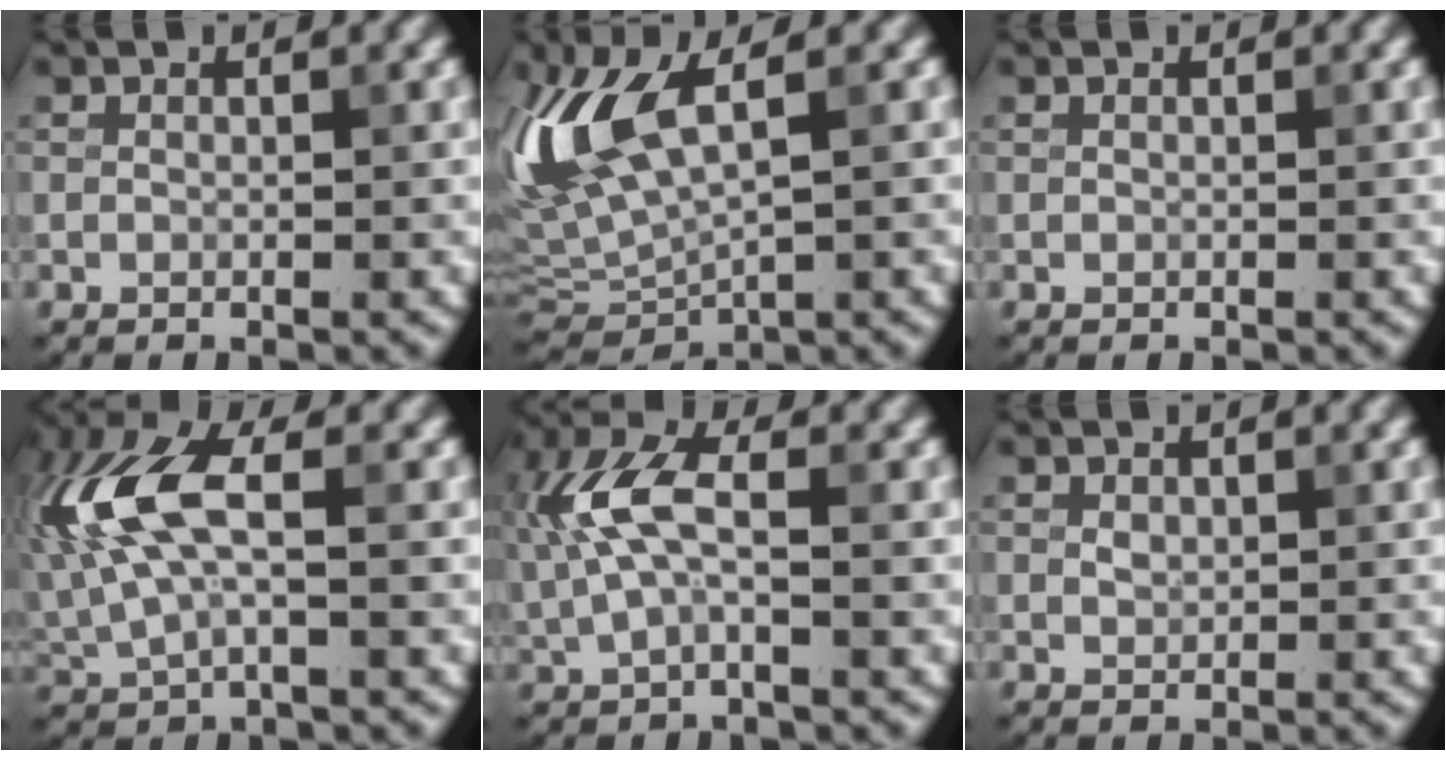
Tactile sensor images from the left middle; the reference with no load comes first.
{"total": 8.1, "force": [2.4, 3.3, 7.0], "torque": [-0.162, 0.009, 0.047]}
{"total": 0.0}
{"total": 8.5, "force": [1.6, 3.7, 7.5], "torque": [-0.181, 0.016, 0.021]}
{"total": 5.5, "force": [0.6, 2.6, 4.9], "torque": [-0.117, 0.015, 0.006]}
{"total": 0.7, "force": [0.3, 0.6, 0.4], "torque": [-0.010, -0.001, 0.006]}